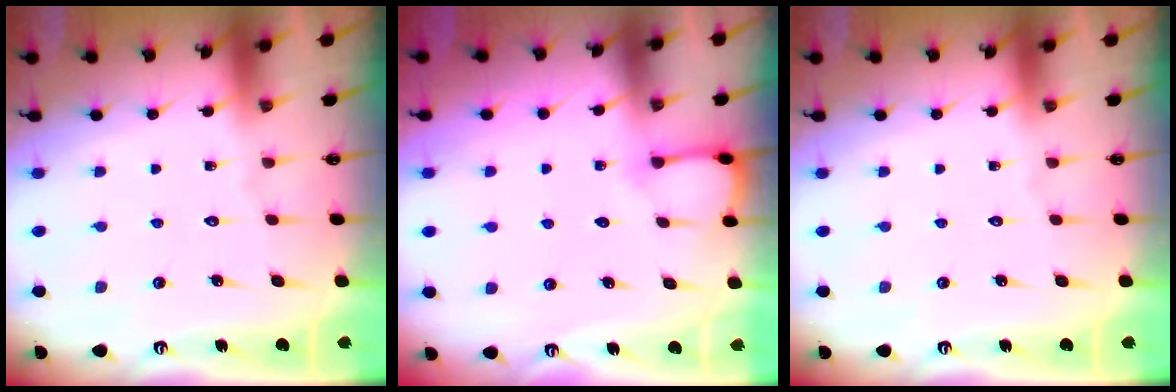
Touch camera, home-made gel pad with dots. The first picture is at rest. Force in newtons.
{"total": 4.3, "press": 4.3, "slide": 0.4}
{"total": 0.0}